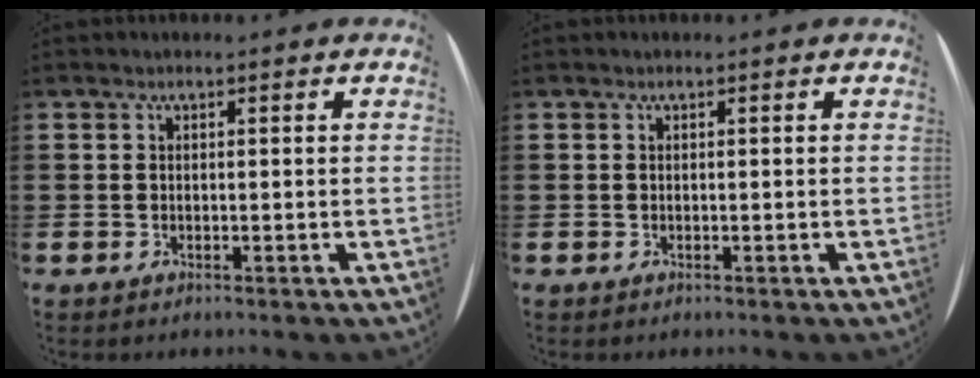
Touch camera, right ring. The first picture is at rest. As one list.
[{"total": 0.0}]